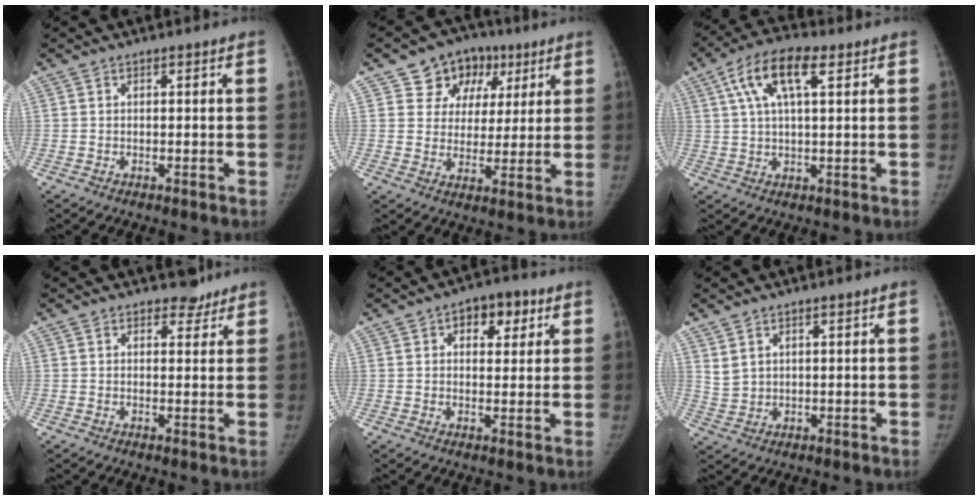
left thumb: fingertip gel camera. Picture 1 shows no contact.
{"total": 11.4, "force": [5.5, 9.3, 3.6], "torque": [-0.010, -0.008, 0.086]}
{"total": 10.9, "force": [4.5, 4.3, 9.0], "torque": [-0.167, 0.016, 0.077]}
{"total": 2.5, "force": [2.1, 1.5, 0.1], "torque": [0.018, -0.013, 0.022]}
{"total": 6.7, "force": [2.9, 4.2, 4.3], "torque": [-0.020, -0.005, 0.035]}
{"total": 2.9, "force": [1.7, 1.9, 1.3], "torque": [-0.020, -0.011, 0.045]}